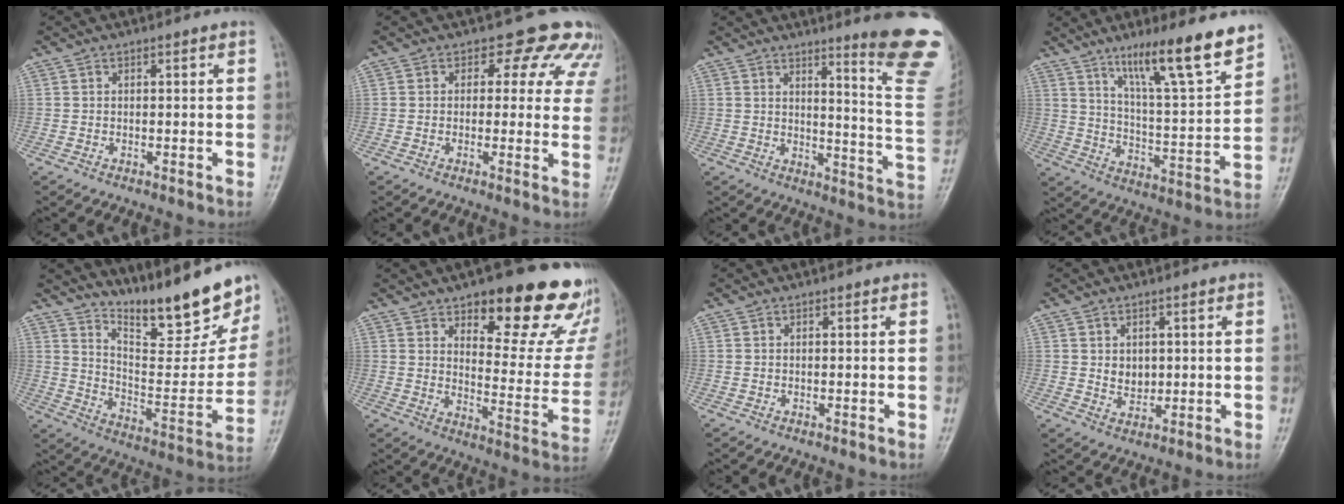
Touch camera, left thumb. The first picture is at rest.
{"total": 9.1, "force": [6.4, 5.7, 3.0], "torque": [0.020, -0.020, 0.046]}
{"total": 17.1, "force": [11.5, 1.4, 12.6], "torque": [-0.127, -0.101, 0.139]}
{"total": 16.4, "force": [11.5, 2.1, 11.5], "torque": [-0.167, -0.070, 0.193]}
{"total": 20.1, "force": [16.4, 4.7, 10.6], "torque": [-0.120, -0.111, 0.251]}
{"total": 24.3, "force": [15.4, 9.1, 16.5], "torque": [-0.161, -0.084, 0.200]}
{"total": 0.0}
{"total": 3.6, "force": [0.7, 2.9, 2.0], "torque": [-0.017, -0.009, 0.019]}